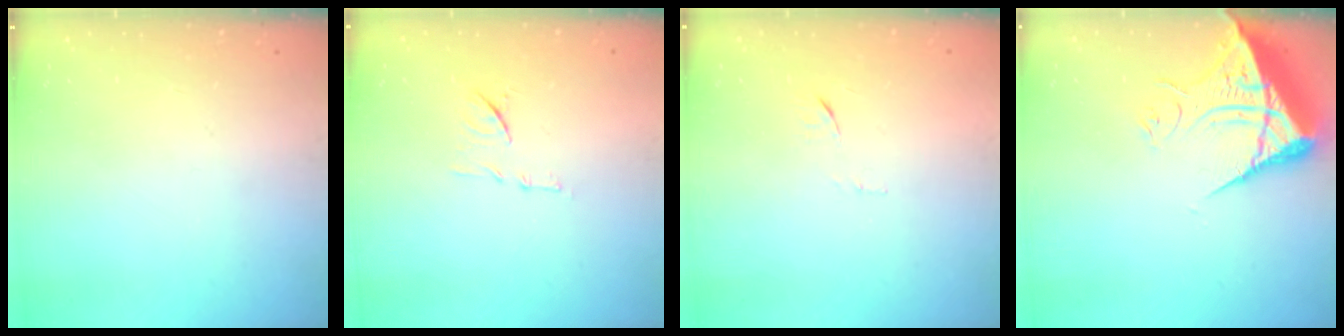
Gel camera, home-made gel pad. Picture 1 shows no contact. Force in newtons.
{"total": 8.7, "press": 8.7, "slide": 0.3}
{"total": 6.5, "press": 6.5, "slide": 0.5}
{"total": 10.6, "press": 10.5, "slide": 1.1}